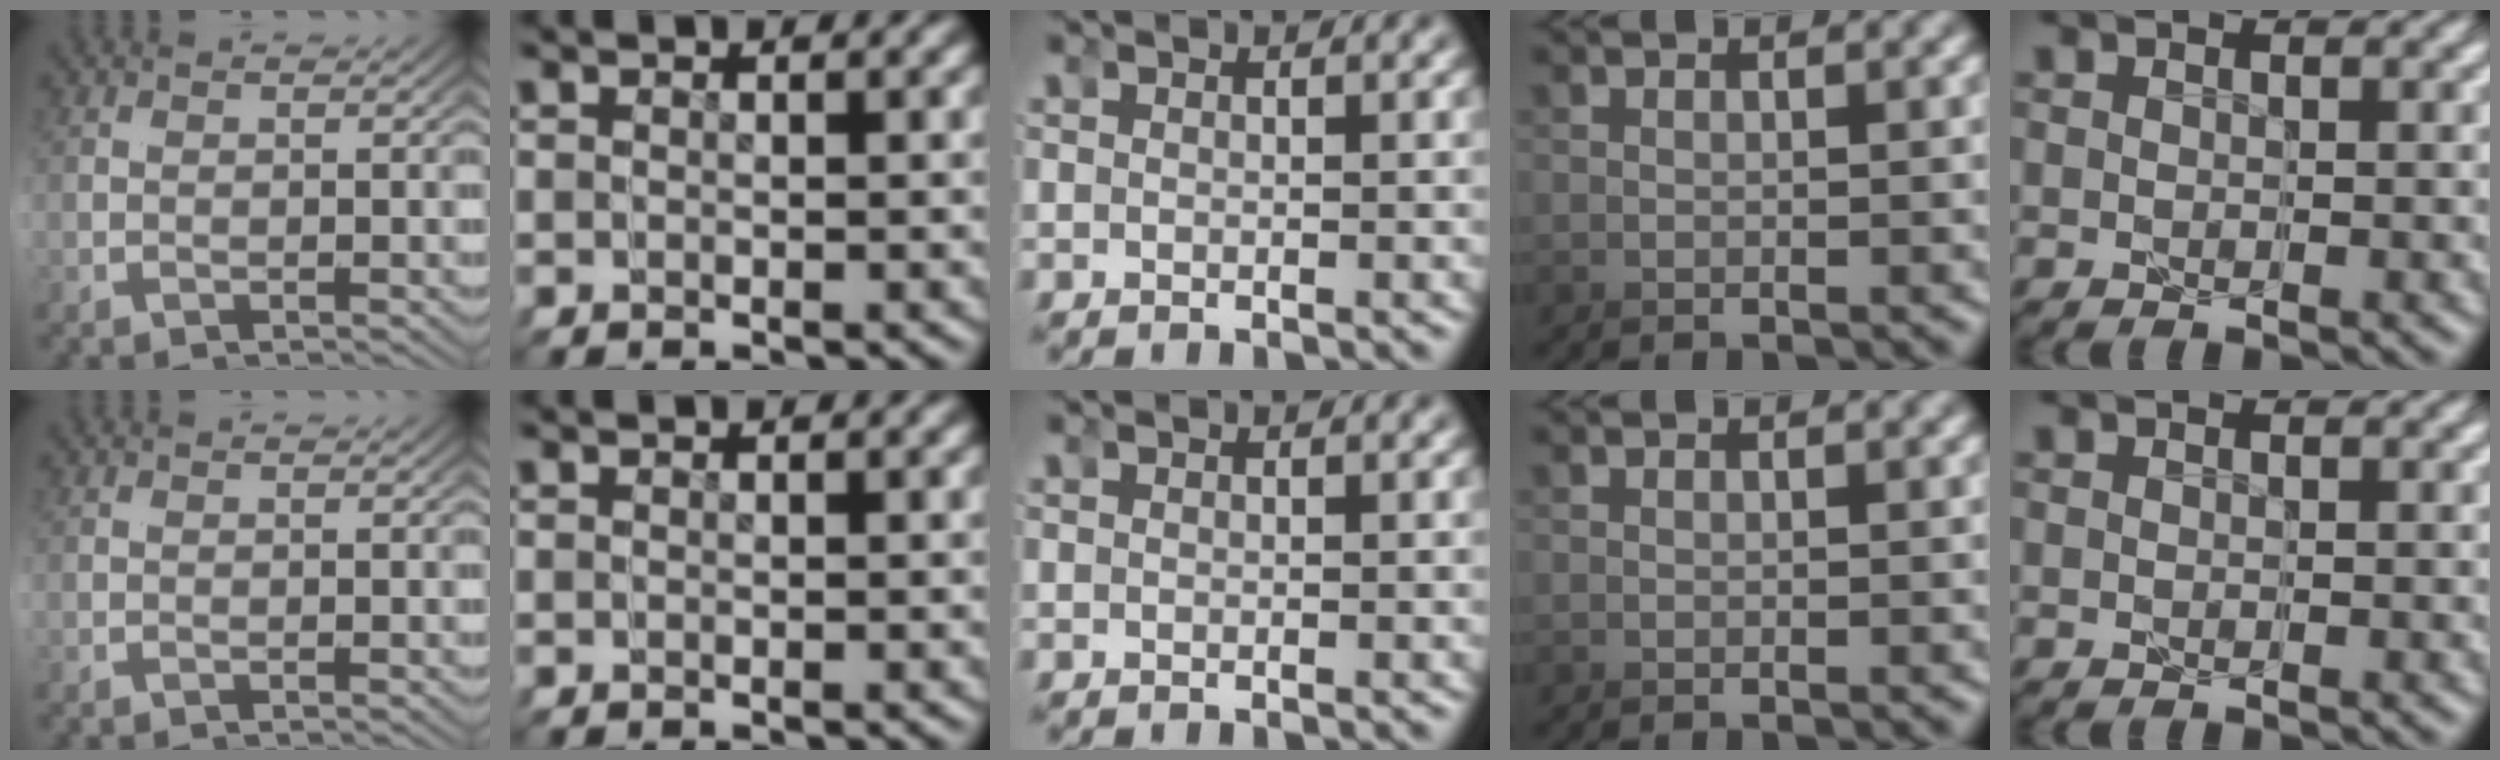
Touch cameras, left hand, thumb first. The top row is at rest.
{}